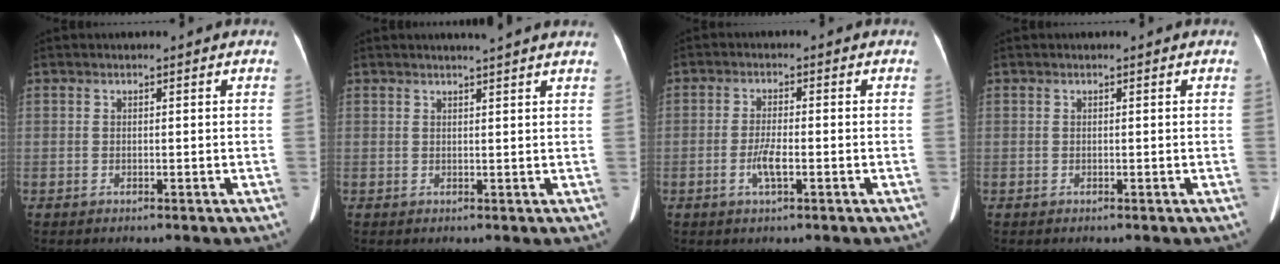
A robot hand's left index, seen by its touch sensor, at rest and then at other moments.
{"total": 4.9, "force": [4.3, -0.6, 2.1], "torque": [-0.029, 0.010, 0.045]}
{"total": 3.4, "force": [-1.2, 0.6, 3.1], "torque": [-0.066, -0.001, -0.024]}
{"total": 0.0}